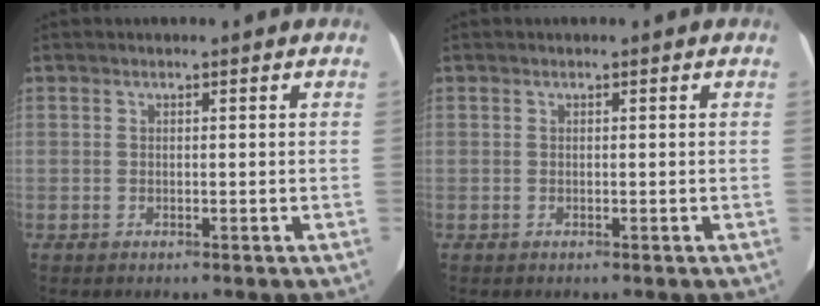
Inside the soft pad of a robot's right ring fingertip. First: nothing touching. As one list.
[{"total": 0.0}]